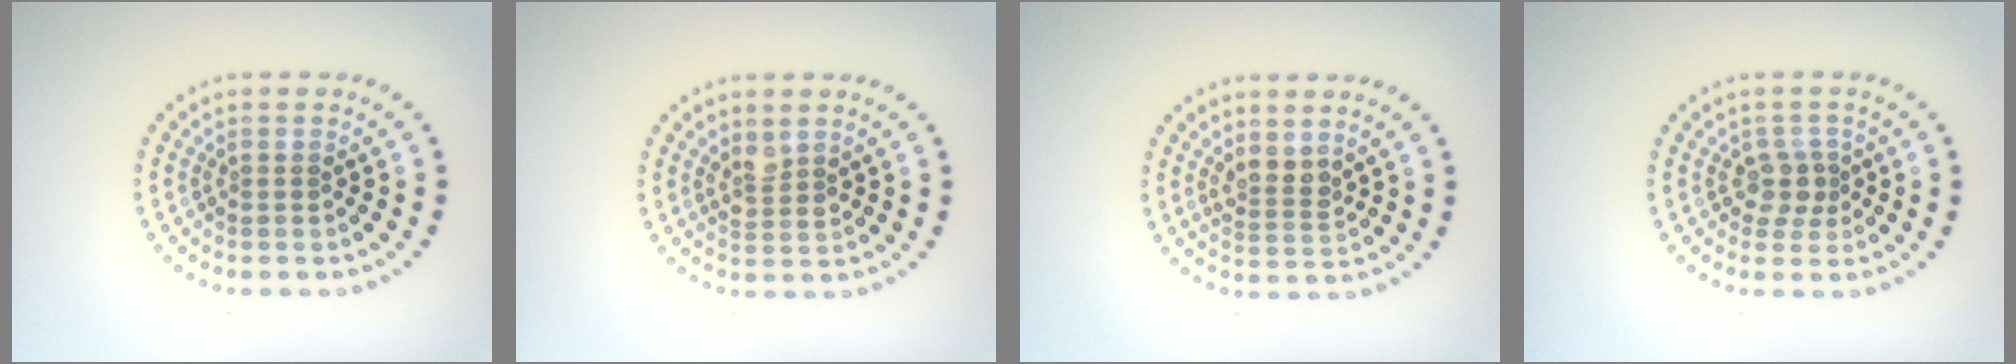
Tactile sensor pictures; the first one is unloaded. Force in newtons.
{"total": 1.7, "press": 1.4, "slide": 0.9}
{"total": 2.1, "press": 1.7, "slide": 1.2}
{"total": 2.0, "press": 1.7, "slide": 1.2}